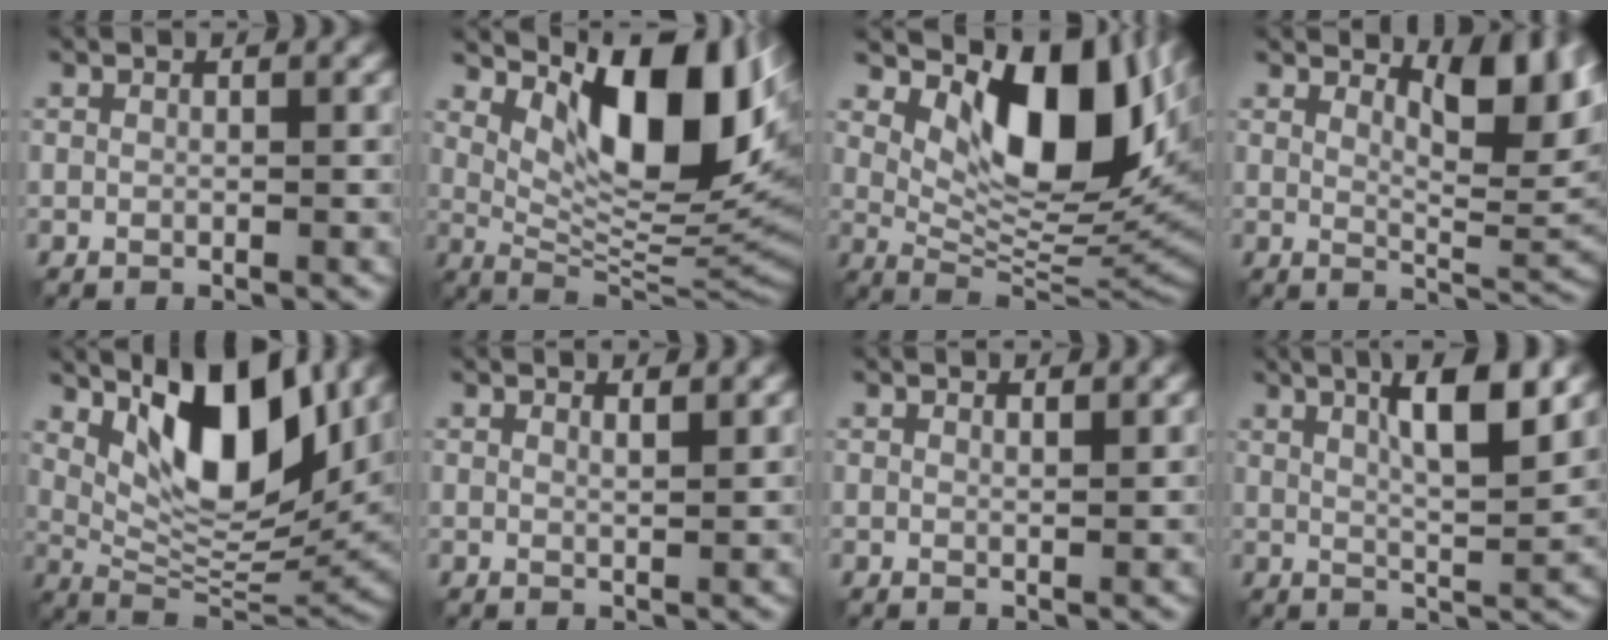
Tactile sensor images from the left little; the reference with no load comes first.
{"total": 12.2, "force": [4.6, 4.8, 10.3], "torque": [-0.147, -0.007, 0.089]}
{"total": 12.0, "force": [3.9, 5.7, 9.8], "torque": [-0.139, -0.011, 0.075]}
{"total": 7.0, "force": [3.7, 2.3, 5.5], "torque": [-0.077, -0.004, 0.060]}
{"total": 10.5, "force": [4.2, 4.1, 8.7], "torque": [-0.142, -0.007, 0.078]}
{"total": 1.4, "force": [1.2, 0.3, 0.7], "torque": [-0.004, 0.002, 0.013]}
{"total": 1.0, "force": [0.9, 0.2, 0.4], "torque": [-0.003, 0.000, 0.012]}
{"total": 6.1, "force": [2.6, 1.1, 5.5], "torque": [-0.085, 0.004, 0.043]}